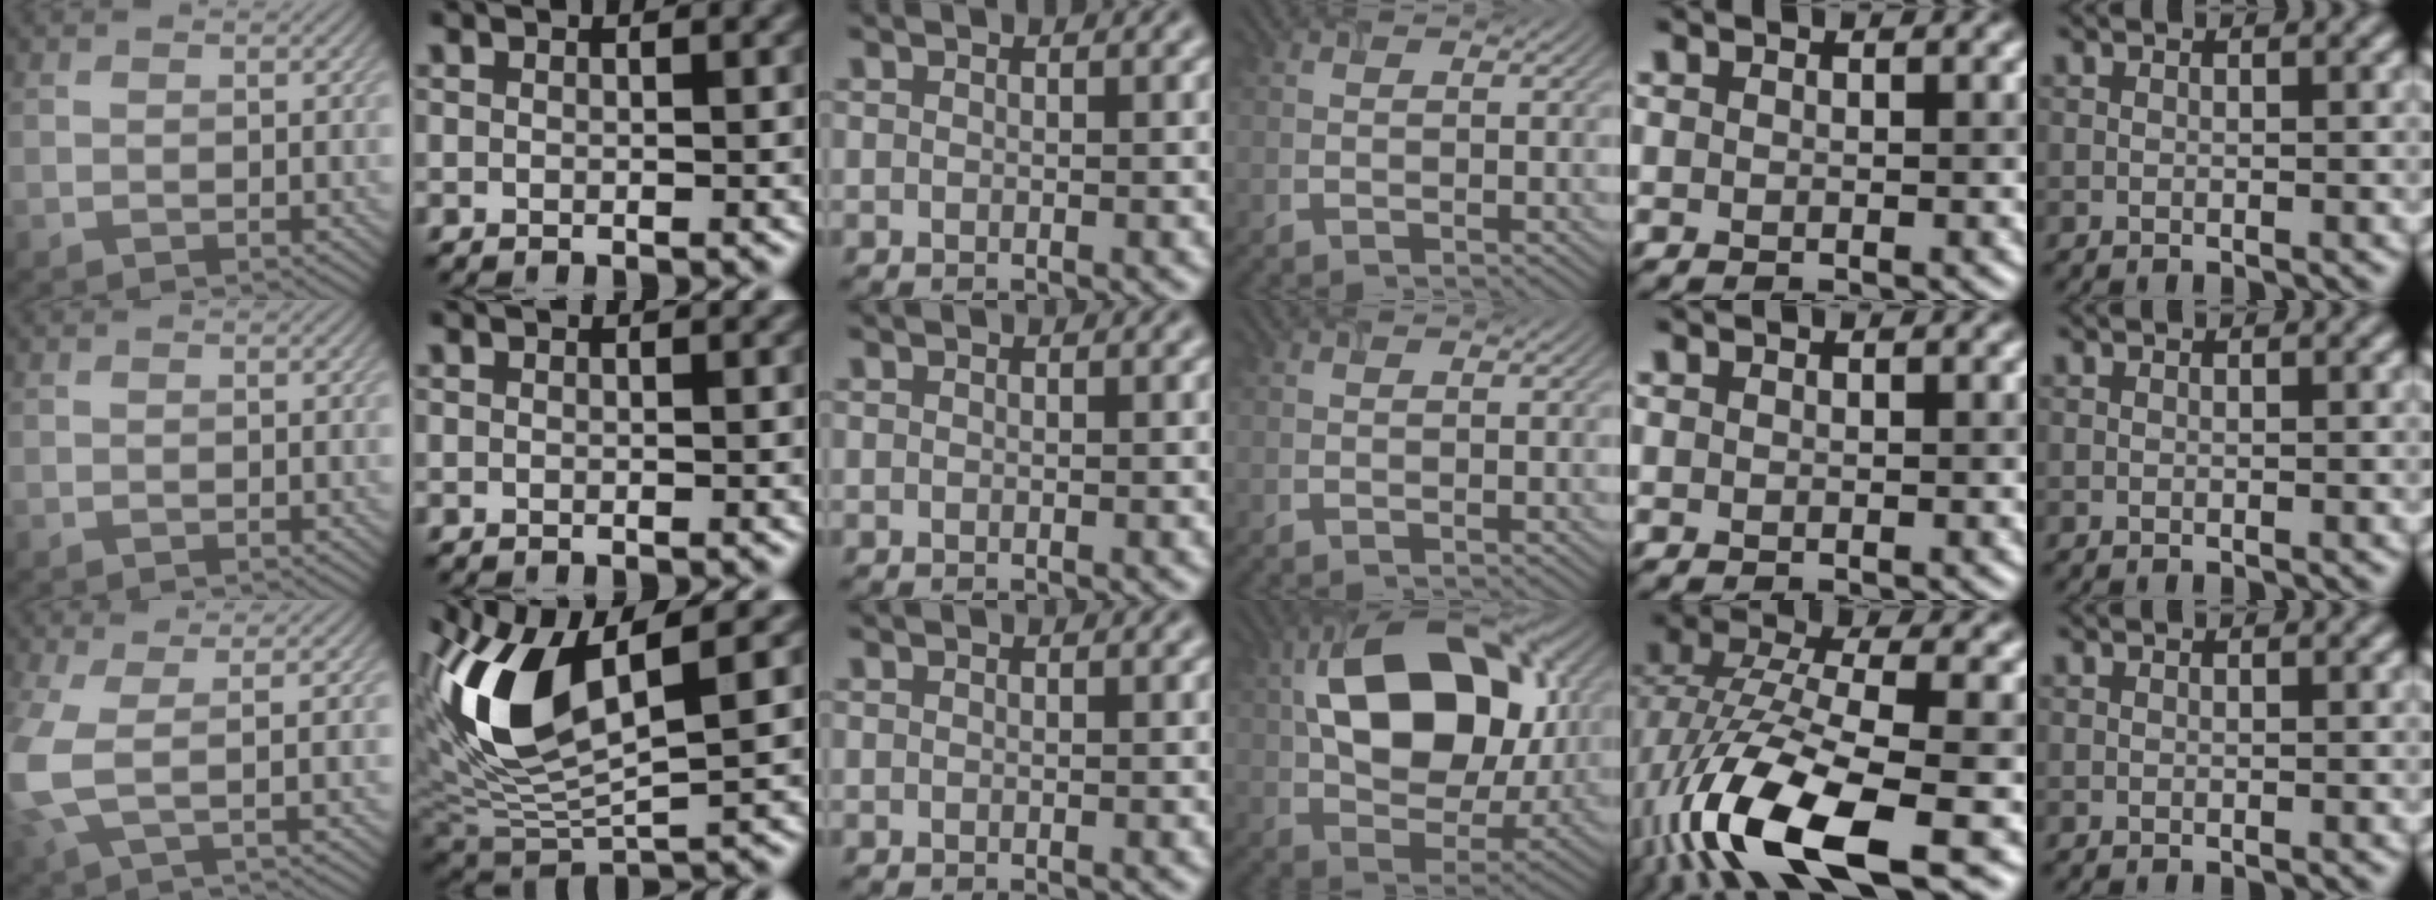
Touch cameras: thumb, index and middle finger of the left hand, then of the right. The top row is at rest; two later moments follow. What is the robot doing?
{"motion": "extract", "object": "airpods case & airpods"}